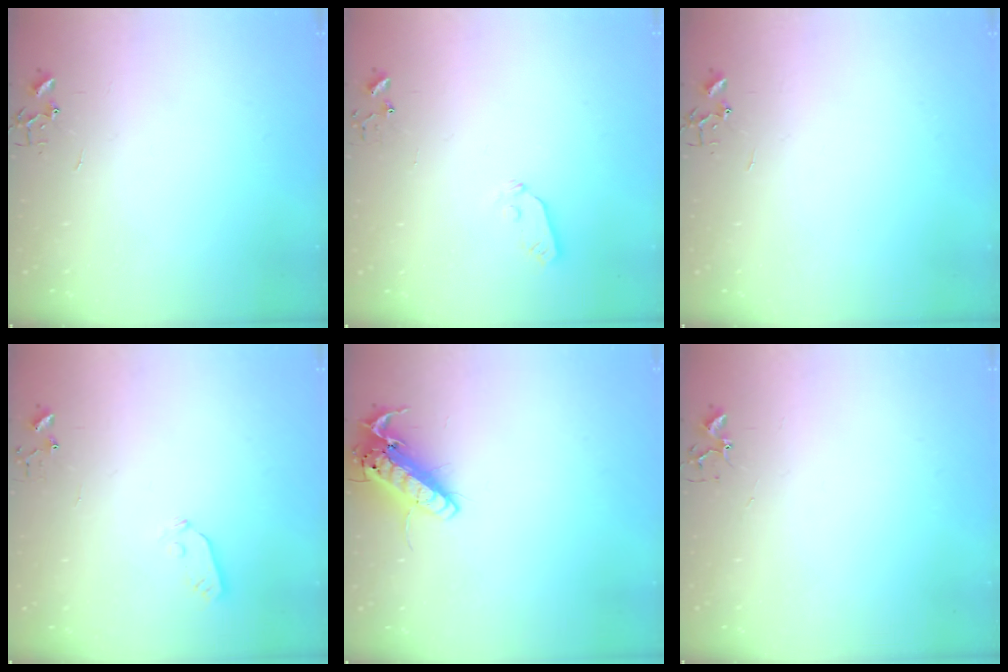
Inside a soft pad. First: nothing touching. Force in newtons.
{"total": 4.6, "press": 4.6, "slide": 0.3}
{"total": 0.0}
{"total": 3.6, "press": 3.6, "slide": 0.6}
{"total": 14.9, "press": 14.7, "slide": 2.8}
{"total": 4.2, "press": 4.2, "slide": 0.7}